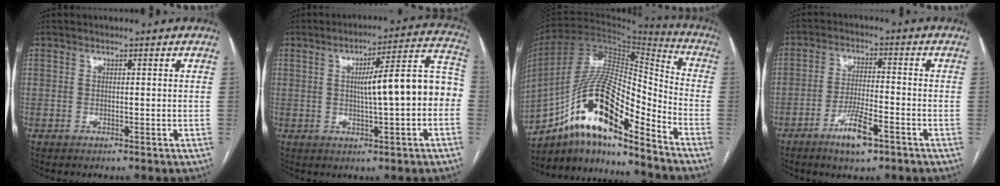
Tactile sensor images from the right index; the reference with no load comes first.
{"total": 12.0, "force": [-0.7, 1.5, 11.9], "torque": [-0.158, 0.039, -0.007]}
{"total": 17.9, "force": [-11.3, 4.1, 13.2], "torque": [-0.247, 0.027, -0.195]}
{"total": 6.9, "force": [-4.1, 1.3, 5.4], "torque": [-0.105, -0.005, -0.069]}